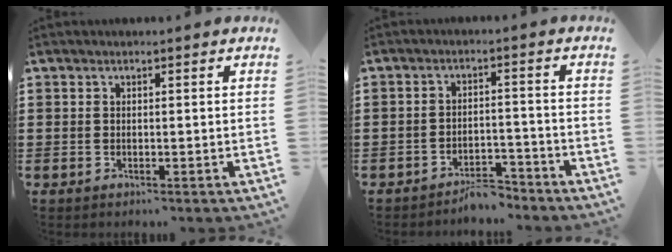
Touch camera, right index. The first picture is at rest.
{"total": 3.8, "force": [-3.7, 0.7, 0.7], "torque": [-0.014, 0.010, -0.074]}